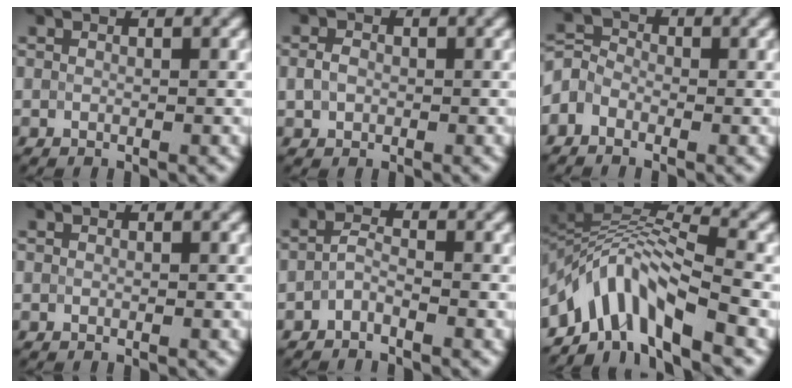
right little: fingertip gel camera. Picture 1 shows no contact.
{"total": 1.7, "force": [0.0, 1.4, 1.0], "torque": [-0.020, 0.000, -0.003]}
{"total": 2.4, "force": [-1.4, 1.8, 0.9], "torque": [-0.019, 0.004, -0.037]}
{"total": 0.0}
{"total": 1.4, "force": [-1.0, 0.5, 0.9], "torque": [-0.021, 0.003, -0.024]}
{"total": 7.3, "force": [-4.4, 3.2, 5.0], "torque": [-0.069, 0.009, -0.092]}